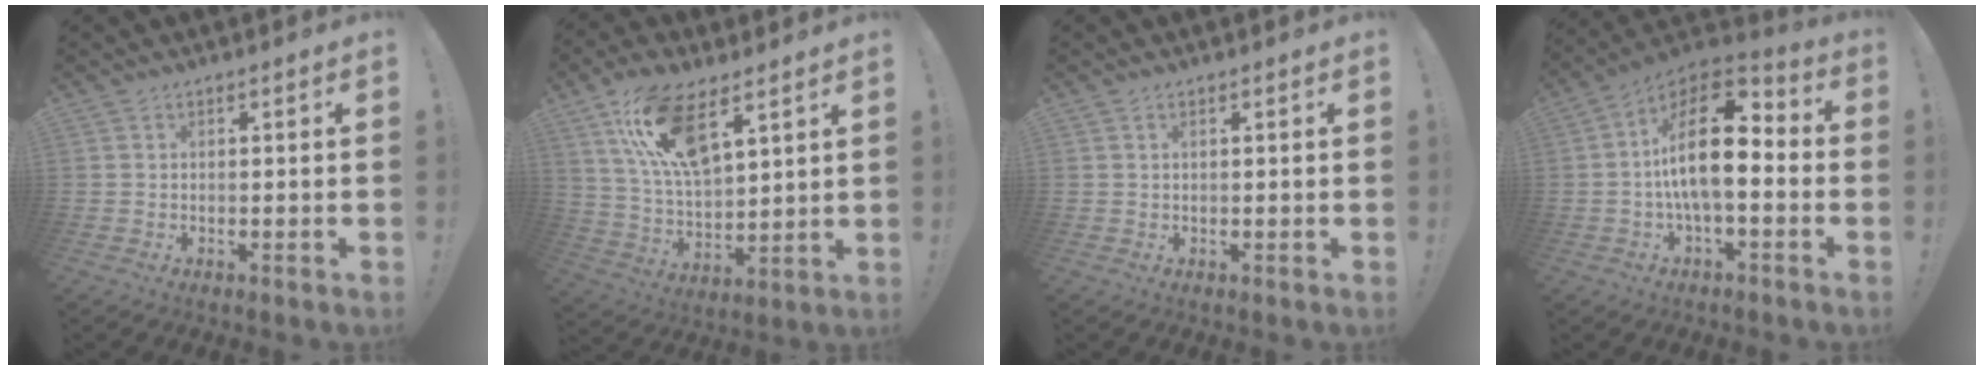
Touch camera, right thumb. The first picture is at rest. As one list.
[{"total": 16.7, "force": [9.5, 7.0, 11.8], "torque": [-0.229, -0.036, 0.171]}, {"total": 0.9, "force": [0.4, 0.2, 0.8], "torque": [-0.019, 0.002, 0.009]}, {"total": 18.1, "force": [0.5, 7.8, 16.3], "torque": [-0.281, 0.006, 0.007]}]